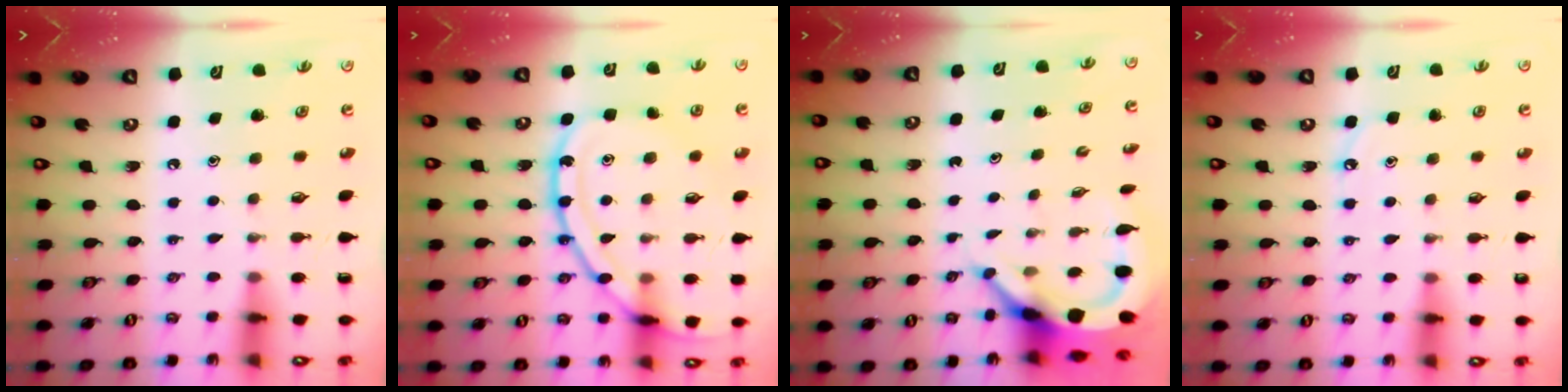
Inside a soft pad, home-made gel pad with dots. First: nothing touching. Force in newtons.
{"total": 15.6, "press": 15.6, "slide": 0.8}
{"total": 7.7, "press": 7.7, "slide": 0.7}
{"total": 3.9, "press": 3.9, "slide": 0.4}